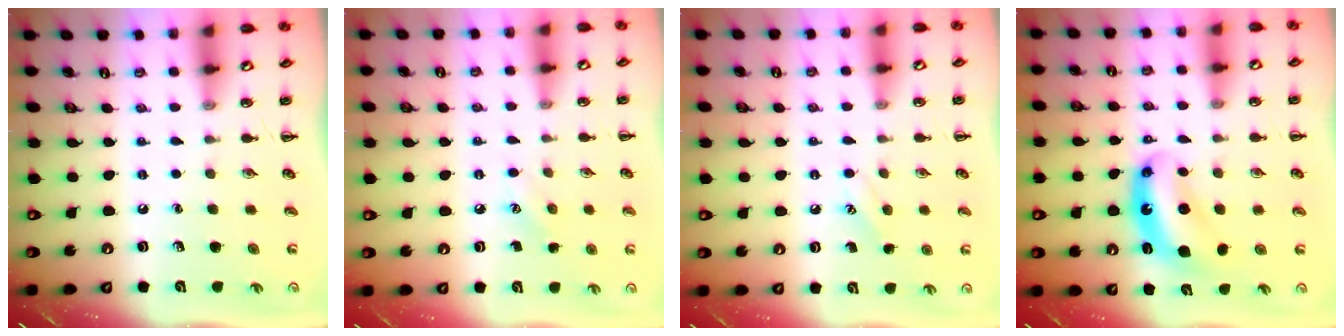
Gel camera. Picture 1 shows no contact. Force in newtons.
{"total": 6.0, "press": 5.8, "slide": 1.6}
{"total": 7.5, "press": 7.2, "slide": 2.2}
{"total": 7.2, "press": 7.1, "slide": 1.5}